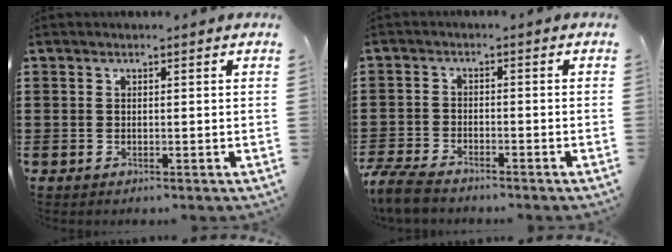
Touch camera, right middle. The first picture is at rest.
{"total": 4.5, "force": [-4.1, 0.8, 1.6], "torque": [-0.052, -0.005, -0.089]}